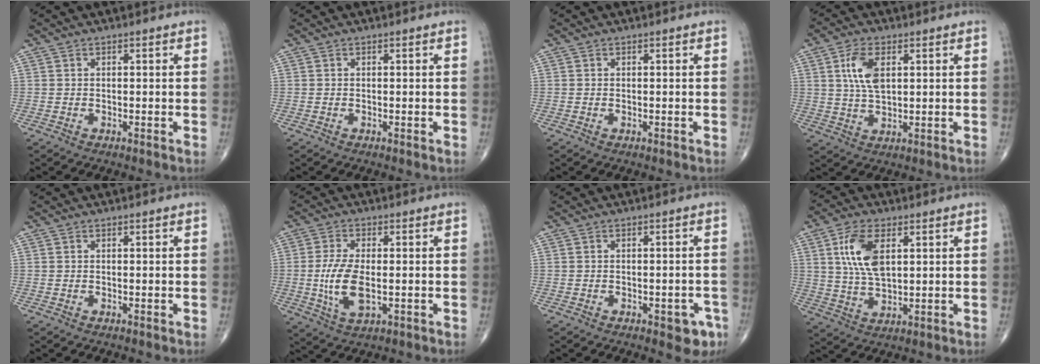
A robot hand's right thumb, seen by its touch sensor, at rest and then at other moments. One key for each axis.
{"total": 0.0}
{"total": 0.0}
{"total": 7.3, "fx": 2.1, "fy": 3.7, "fz": 5.9, "tx": -0.116, "ty": -0.006, "tz": 0.044}
{"total": 0.0}
{"total": 8.8, "fx": -1.0, "fy": 4.1, "fz": 7.7, "tx": -0.161, "ty": -0.007, "tz": -0.018}
{"total": 4.6, "fx": -2.3, "fy": 2.3, "fz": 3.3, "tx": -0.018, "ty": 0.011, "tz": -0.024}
{"total": 9.8, "fx": 3.0, "fy": 4.9, "fz": 8.0, "tx": -0.155, "ty": -0.009, "tz": 0.061}